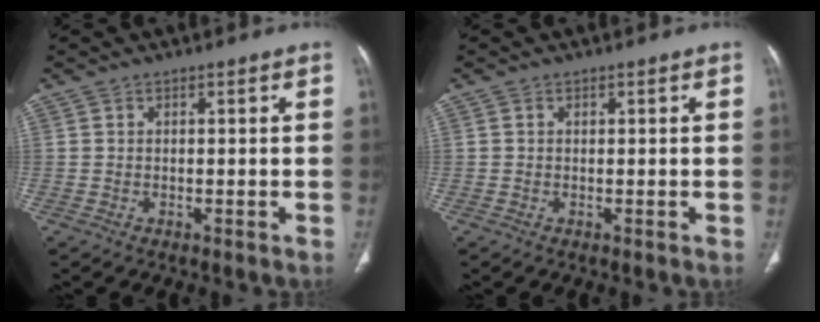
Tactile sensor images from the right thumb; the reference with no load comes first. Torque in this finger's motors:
{"motor_torque": [0.16, 0.07, 0.51, 0.13, -0.05]}